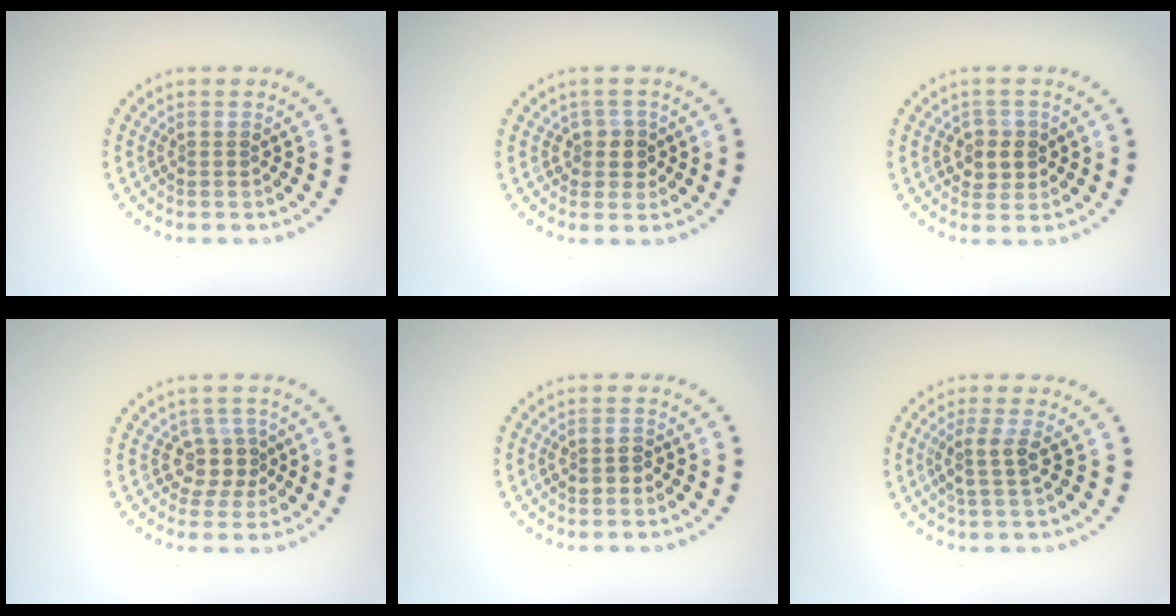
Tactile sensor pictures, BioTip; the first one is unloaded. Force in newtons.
{"total": 2.1, "press": 1.6, "slide": 1.3}
{"total": 2.4, "press": 2.3, "slide": 0.8}
{"total": 2.6, "press": 2.0, "slide": 1.7}
{"total": 1.4, "press": 1.4, "slide": 0.4}
{"total": 2.4, "press": 1.8, "slide": 1.5}